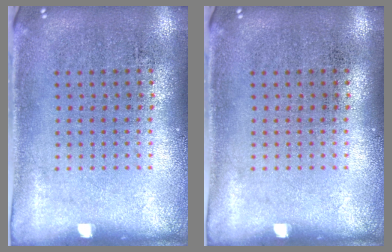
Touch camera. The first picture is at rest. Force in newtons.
{"total": 0.0}